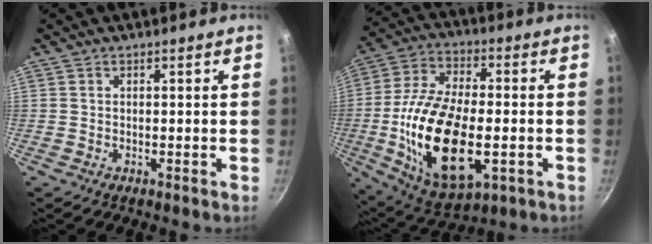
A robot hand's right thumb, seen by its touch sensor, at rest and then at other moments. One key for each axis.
{"total": 23.0, "fx": -4.1, "fy": 11.5, "fz": 19.5, "tx": -0.368, "ty": 0.014, "tz": -0.067}